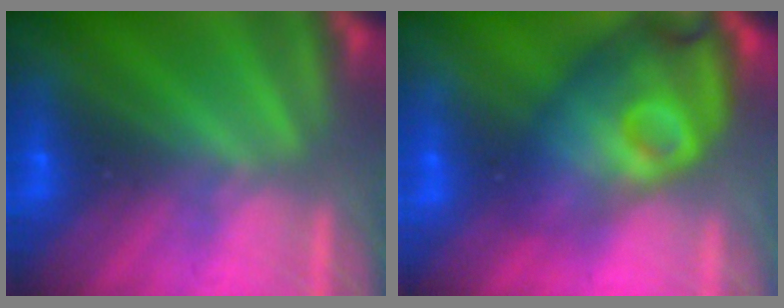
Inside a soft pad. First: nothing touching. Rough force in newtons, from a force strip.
{"total": 4.0}